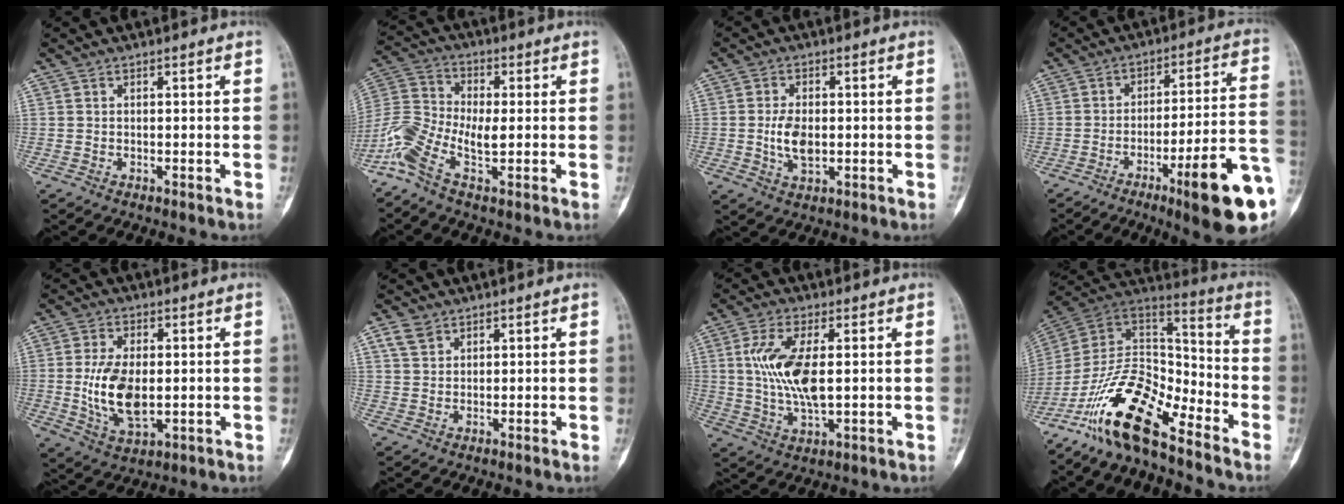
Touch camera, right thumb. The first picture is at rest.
{"total": 9.4, "force": [-3.1, 3.6, 8.1], "torque": [-0.178, 0.023, -0.075]}
{"total": 5.6, "force": [-0.4, 3.2, 4.5], "torque": [-0.078, -0.002, -0.006]}
{"total": 18.6, "force": [-7.7, 2.7, 16.8], "torque": [-0.193, 0.030, -0.106]}
{"total": 11.0, "force": [-0.5, 6.0, 9.3], "torque": [-0.172, -0.008, 0.000]}
{"total": 3.1, "force": [2.0, 2.0, 1.4], "torque": [-0.025, -0.001, 0.043]}
{"total": 11.0, "force": [1.2, 4.2, 10.1], "torque": [-0.214, -0.011, 0.029]}
{"total": 18.7, "force": [-12.3, 6.9, 12.3], "torque": [-0.208, 0.087, -0.228]}